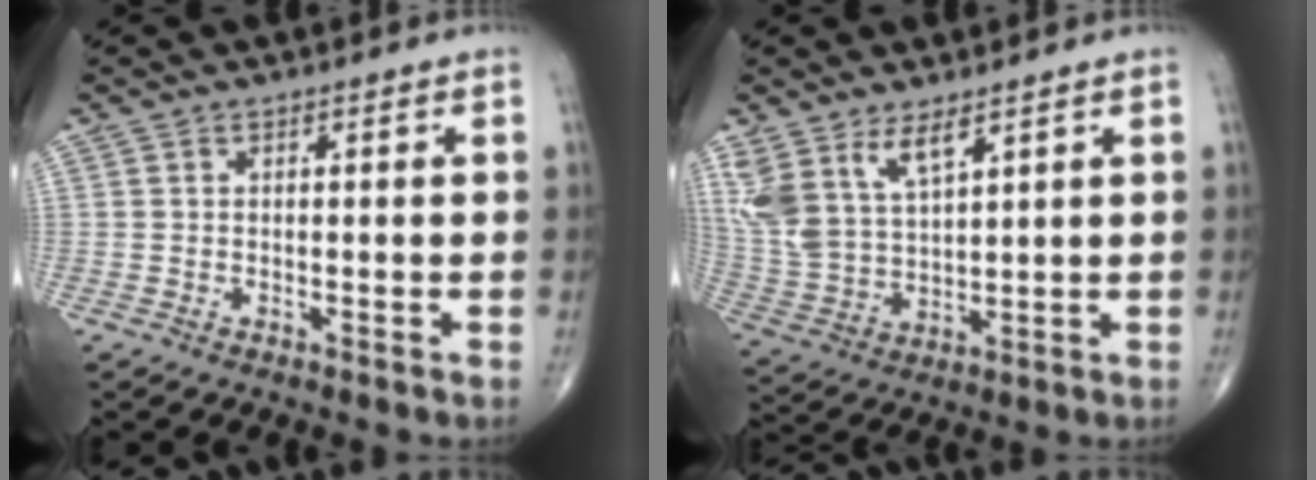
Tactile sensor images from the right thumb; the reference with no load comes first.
{"total": 10.5, "force": [6.3, 4.6, 7.0], "torque": [-0.146, -0.025, 0.143]}